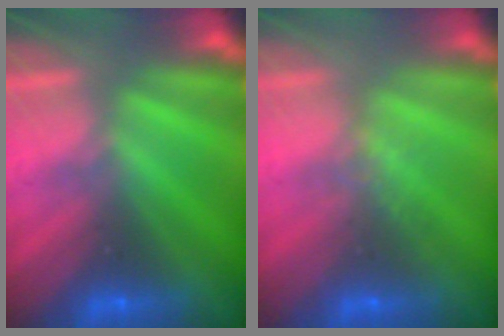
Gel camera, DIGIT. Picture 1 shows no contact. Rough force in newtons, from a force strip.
{"total": 1.5}